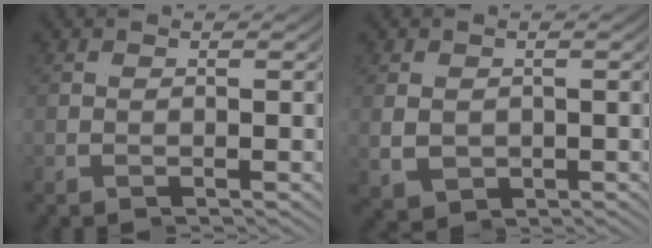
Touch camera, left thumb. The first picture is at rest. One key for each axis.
{"total": 1.7, "fx": 0.2, "fy": 1.3, "fz": 1.1, "tx": -0.010, "ty": -0.003, "tz": 0.008}